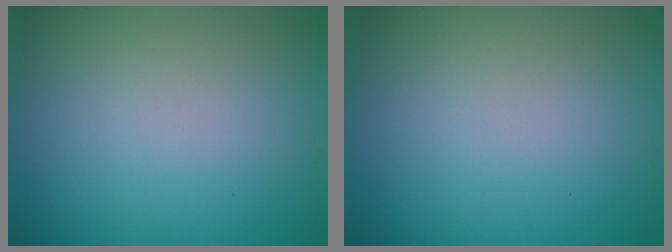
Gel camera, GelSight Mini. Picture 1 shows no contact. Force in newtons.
{"total": 0.0}